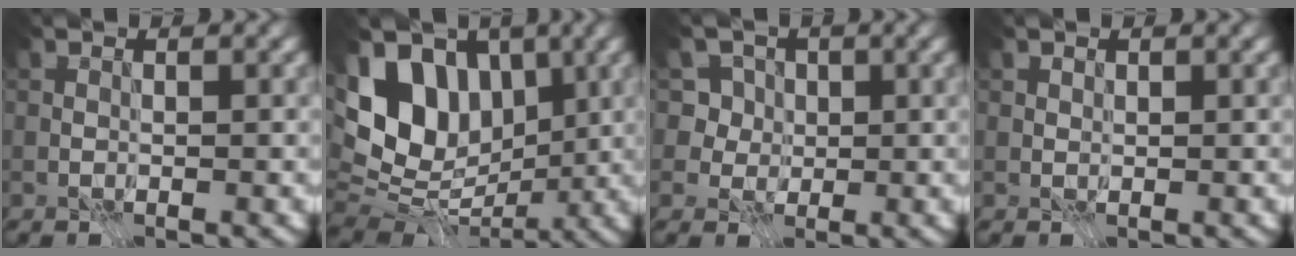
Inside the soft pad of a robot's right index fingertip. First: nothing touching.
{"total": 9.7, "force": [2.2, 6.9, 6.4], "torque": [-0.105, -0.005, 0.031]}
{"total": 5.9, "force": [2.5, 4.9, 2.0], "torque": [-0.018, 0.010, 0.024]}
{"total": 0.5, "force": [0.4, 0.4, 0.1], "torque": [-0.001, -0.001, 0.007]}